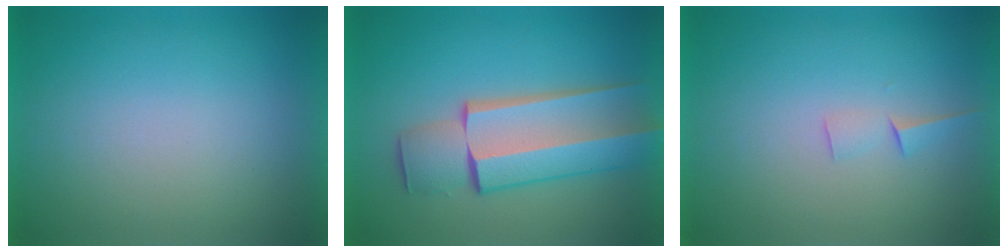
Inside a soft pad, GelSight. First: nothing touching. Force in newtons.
{"total": 6.8}
{"total": 1.5}